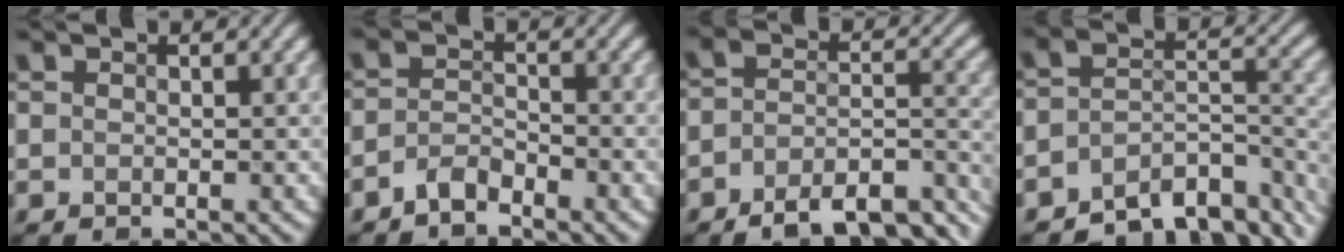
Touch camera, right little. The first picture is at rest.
{"total": 2.1, "force": [-1.8, 0.7, 0.8], "torque": [-0.020, 0.011, -0.040]}
{"total": 9.8, "force": [-7.5, 3.7, 5.0], "torque": [-0.083, -0.011, -0.108]}
{"total": 8.5, "force": [-6.5, 4.0, 3.8], "torque": [-0.049, -0.014, -0.095]}